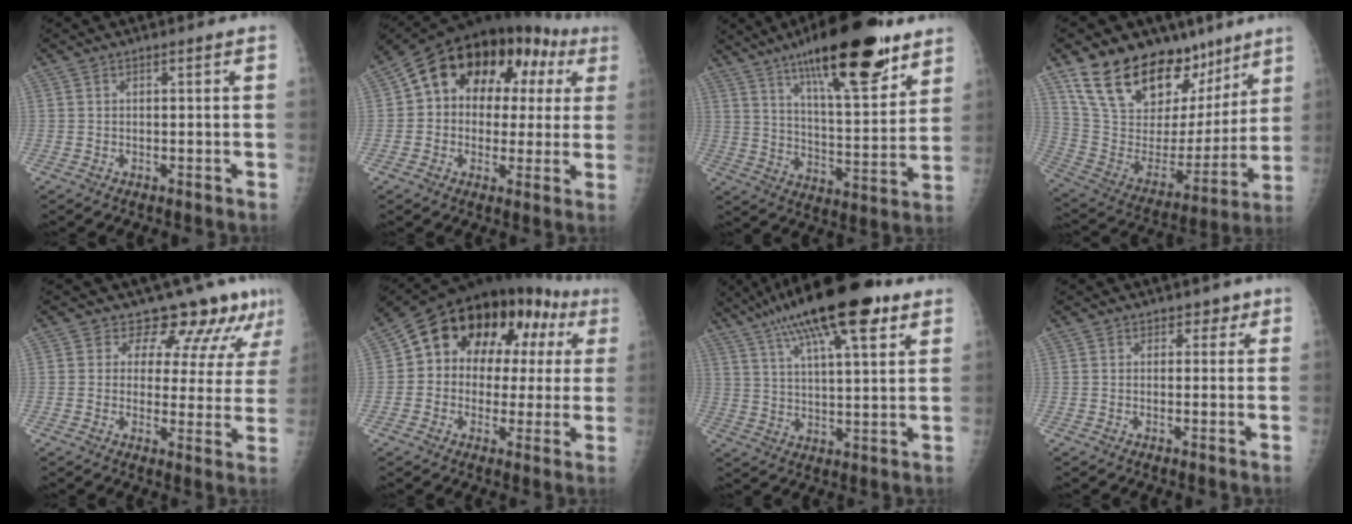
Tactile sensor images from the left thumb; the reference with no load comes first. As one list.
[{"total": 18.3, "force": [4.4, 13.0, 12.1], "torque": [-0.131, 0.046, 0.059]}, {"total": 24.0, "force": [15.1, 6.8, 17.4], "torque": [-0.245, -0.060, 0.239]}, {"total": 26.3, "force": [17.4, 14.4, 13.5], "torque": [-0.177, -0.054, 0.301]}, {"total": 11.0, "force": [9.5, 4.6, 3.1], "torque": [-0.003, -0.055, 0.102]}, {"total": 18.9, "force": [4.9, 13.6, 12.2], "torque": [-0.127, 0.047, 0.067]}, {"total": 20.9, "force": [12.1, 6.0, 15.9], "torque": [-0.264, -0.007, 0.197]}, {"total": 2.3, "force": [1.4, 1.8, 0.4], "torque": [0.020, -0.005, 0.011]}]